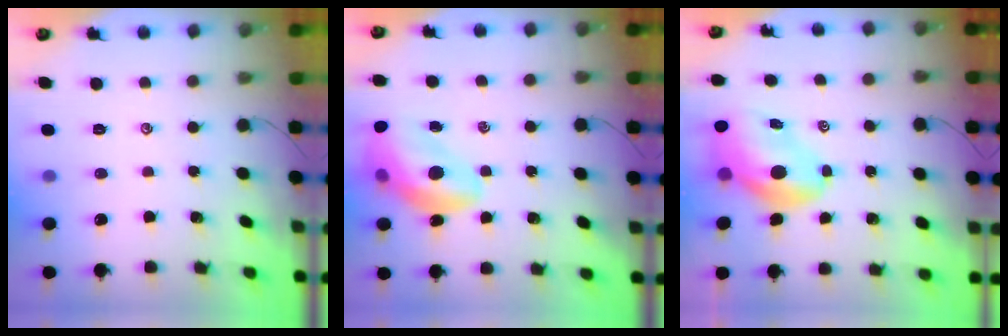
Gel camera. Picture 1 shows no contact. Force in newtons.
{"total": 17.8, "press": 17.3, "slide": 4.2}
{"total": 9.7, "press": 9.2, "slide": 3.0}